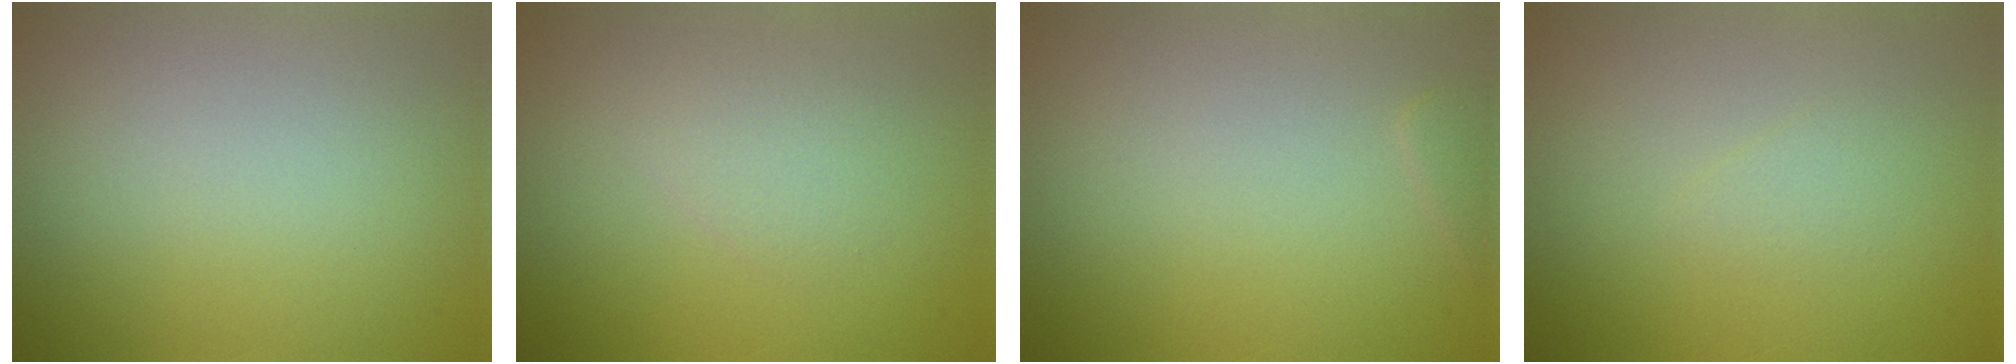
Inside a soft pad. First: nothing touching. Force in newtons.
{"total": 1.6, "press": 1.6, "slide": 0.1}
{"total": 0.6, "press": 0.6, "slide": 0.1}
{"total": 0.9, "press": 0.9, "slide": 0.1}